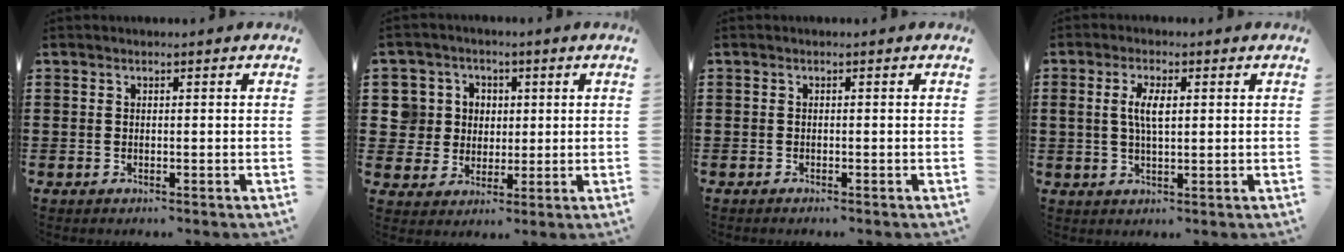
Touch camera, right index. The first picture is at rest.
{"total": 6.4, "force": [1.2, 6.2, 1.0], "torque": [-0.060, 0.016, 0.021]}
{"total": 0.6, "force": [-0.6, 0.0, 0.1], "torque": [-0.002, -0.003, -0.012]}
{"total": 4.4, "force": [0.7, 1.7, 4.0], "torque": [-0.082, 0.008, 0.010]}